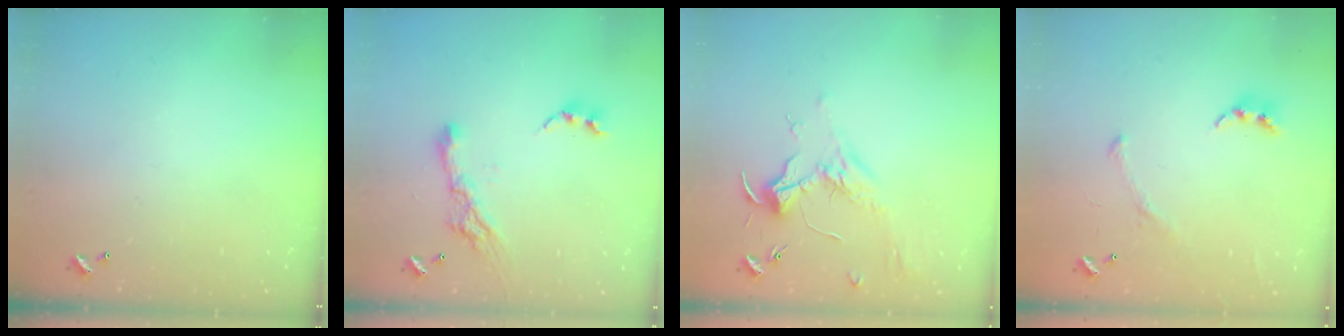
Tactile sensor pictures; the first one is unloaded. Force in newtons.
{"total": 9.2, "press": 9.1, "slide": 1.0}
{"total": 1.8, "press": 1.6, "slide": 0.6}
{"total": 2.3, "press": 2.3, "slide": 0.5}